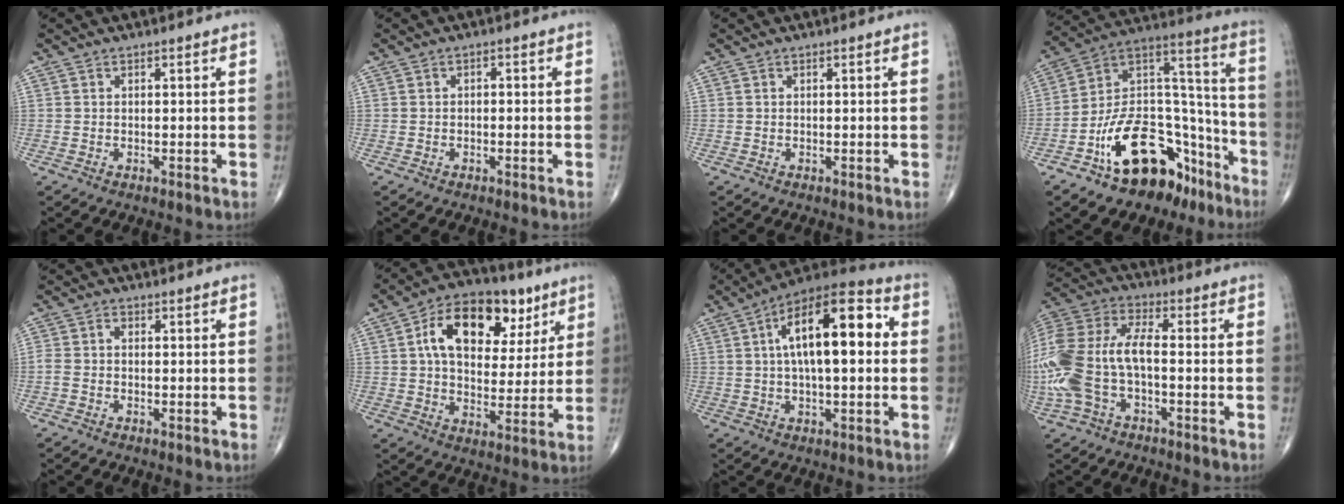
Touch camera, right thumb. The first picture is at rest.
{"total": 0.7, "force": [-0.3, 0.5, 0.4], "torque": [0.001, 0.001, -0.009]}
{"total": 0.0}
{"total": 23.8, "force": [-13.7, 13.0, 14.4], "torque": [-0.189, 0.113, -0.219]}
{"total": 2.2, "force": [-0.4, 1.6, 1.4], "torque": [-0.033, 0.010, -0.012]}
{"total": 18.3, "force": [6.9, 11.2, 12.7], "torque": [-0.166, 0.001, 0.108]}
{"total": 17.8, "force": [2.8, 7.2, 16.0], "torque": [-0.239, 0.026, 0.034]}
{"total": 18.6, "force": [-3.3, 9.3, 15.7], "torque": [-0.372, 0.031, -0.063]}